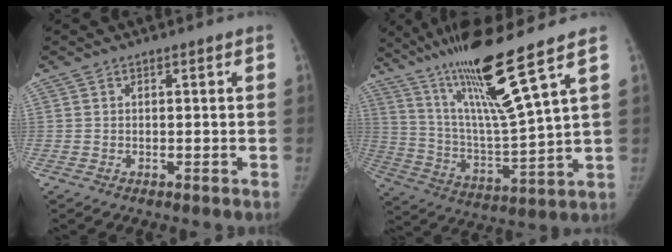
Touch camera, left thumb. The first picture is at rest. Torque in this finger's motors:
{"motor_torque": [0.92, -0.69, 1.41, -1.35, 0.41]}